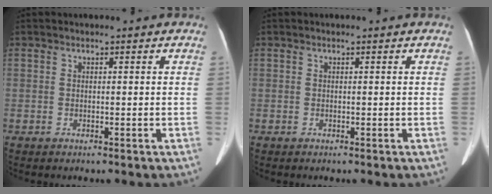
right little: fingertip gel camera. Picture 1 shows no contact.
{"total": 0.0}